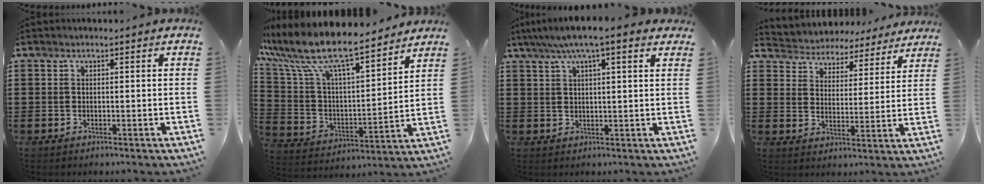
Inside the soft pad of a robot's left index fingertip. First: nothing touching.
{"total": 10.8, "force": [8.9, 2.0, 5.8], "torque": [-0.149, -0.059, 0.151]}
{"total": 5.4, "force": [3.5, 1.1, 4.0], "torque": [-0.084, 0.004, 0.060]}
{"total": 4.6, "force": [4.4, 0.7, -0.8], "torque": [-0.014, -0.034, 0.074]}